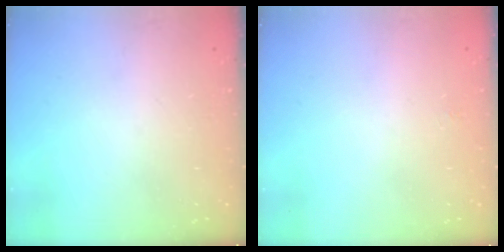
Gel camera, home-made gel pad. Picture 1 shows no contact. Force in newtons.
{"total": 2.3, "press": 2.3, "slide": 0.3}